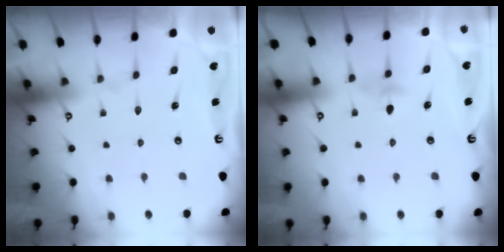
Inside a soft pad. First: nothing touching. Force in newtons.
{"total": 3.9, "press": 3.8, "slide": 0.7}